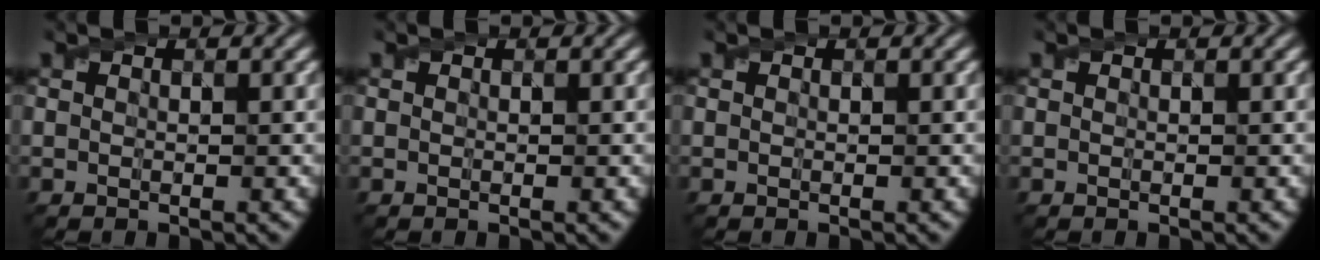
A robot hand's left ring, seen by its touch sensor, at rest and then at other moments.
{"total": 0.0}
{"total": 0.0}
{"total": 0.0}